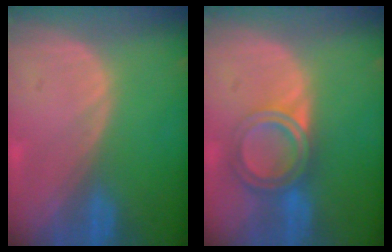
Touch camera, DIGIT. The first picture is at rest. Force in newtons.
{"total": 6.4, "press": 5.4, "slide": 3.5}